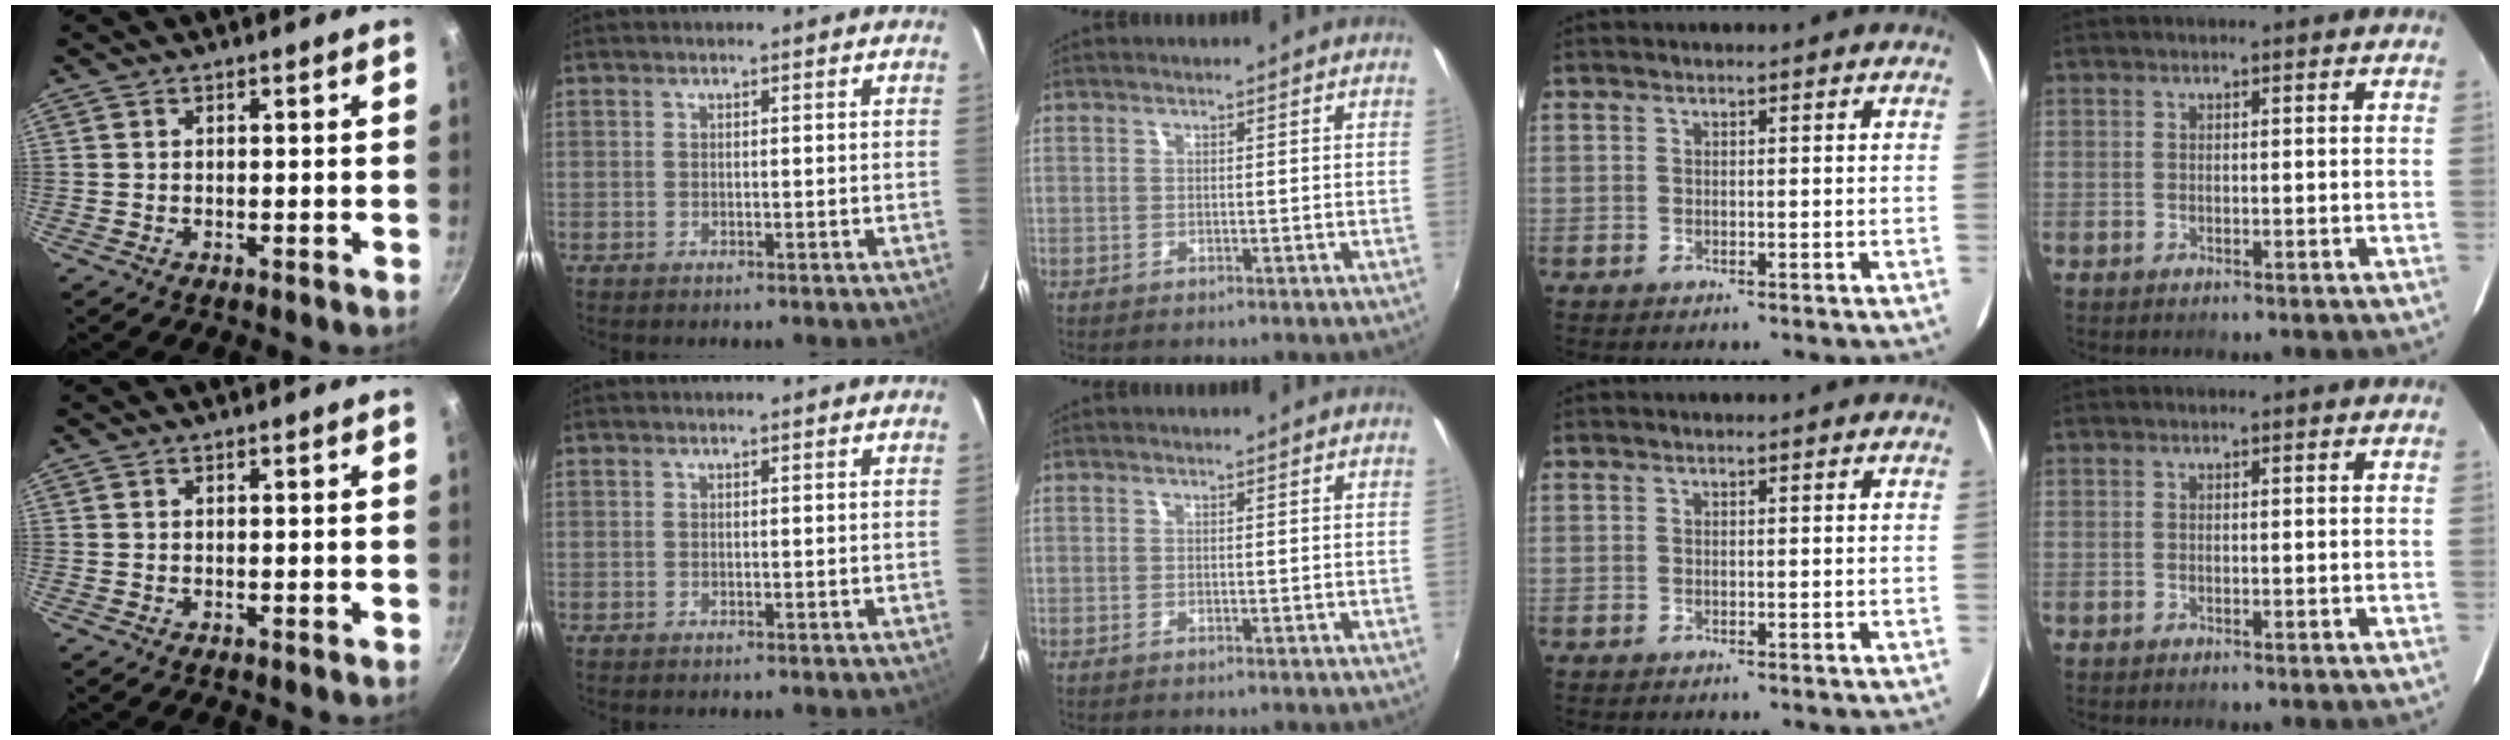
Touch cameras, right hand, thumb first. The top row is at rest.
{}